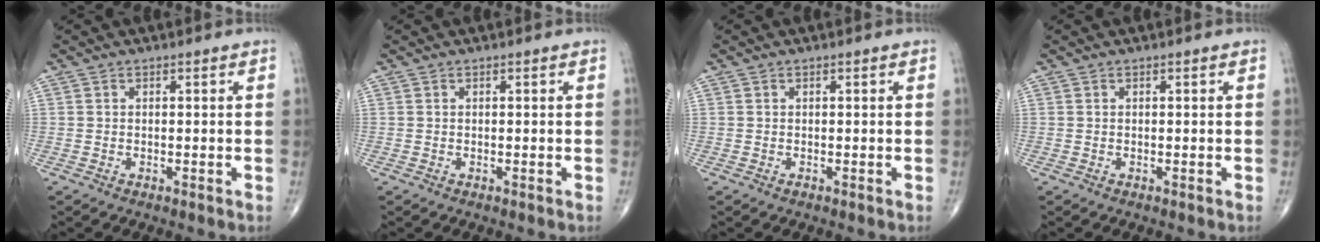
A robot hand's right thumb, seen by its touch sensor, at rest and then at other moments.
{"total": 0.0}
{"total": 0.0}
{"total": 0.0}